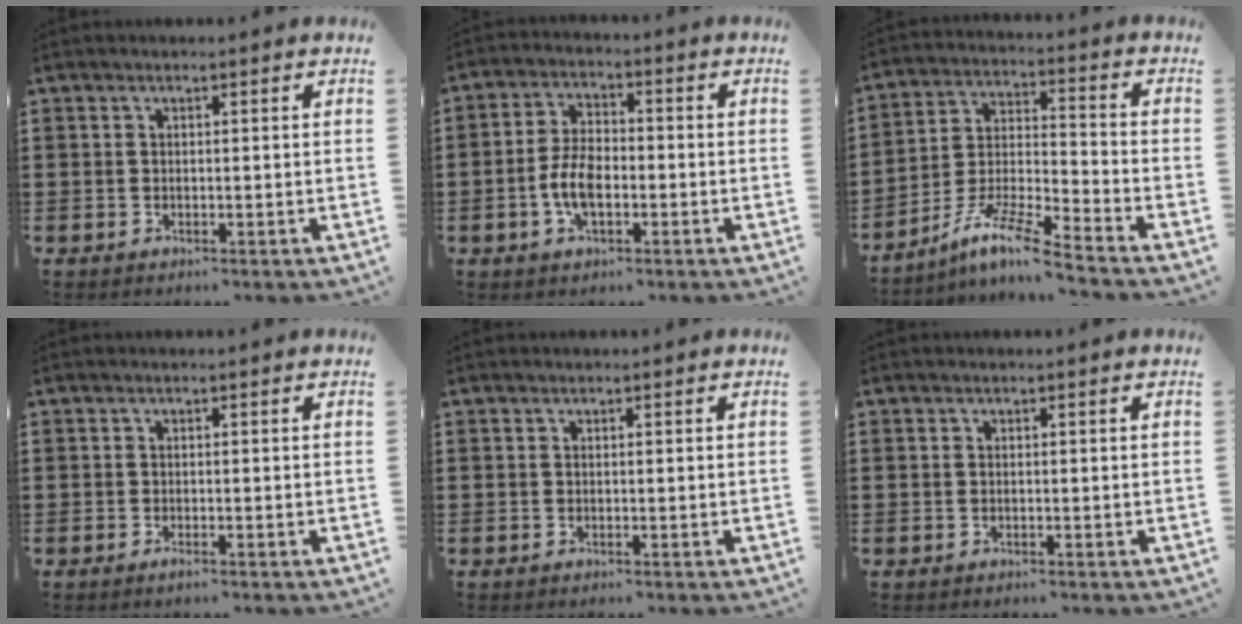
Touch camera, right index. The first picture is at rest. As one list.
[{"total": 6.4, "force": [-1.7, 3.3, 5.2], "torque": [-0.126, 0.000, -0.038]}, {"total": 9.6, "force": [-7.8, 0.3, 5.6], "torque": [-0.117, 0.001, -0.156]}, {"total": 0.7, "force": [-0.5, 0.1, 0.5], "torque": [-0.010, -0.005, -0.008]}, {"total": 0.0}, {"total": 0.0}]